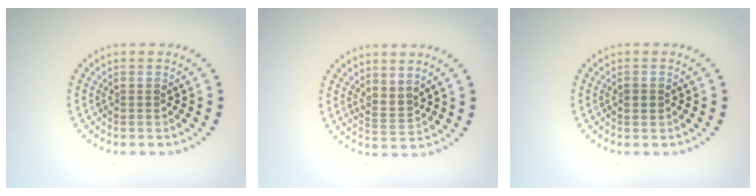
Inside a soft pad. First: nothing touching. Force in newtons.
{"total": 2.0, "press": 1.5, "slide": 1.4}
{"total": 1.1, "press": 1.1, "slide": 0.1}